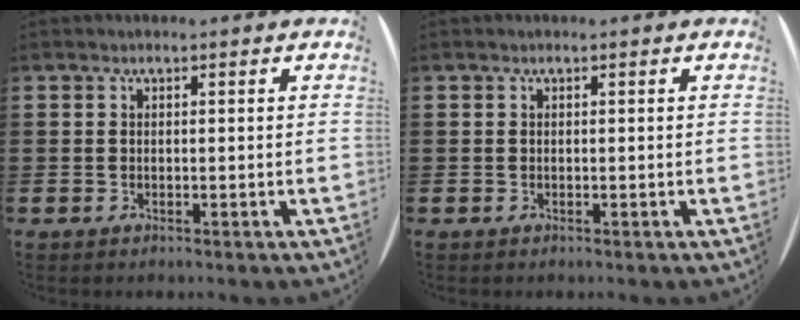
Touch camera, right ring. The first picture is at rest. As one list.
[{"total": 0.0}]